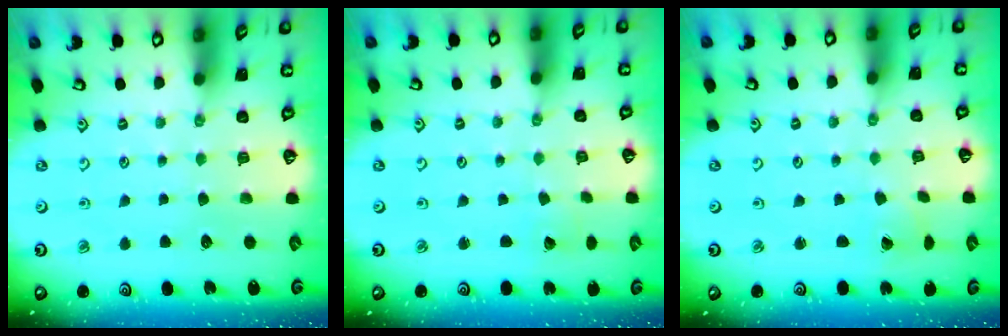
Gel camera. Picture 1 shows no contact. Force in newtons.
{"total": 1.5, "press": 1.5, "slide": 0.0}
{"total": 1.7, "press": 1.7, "slide": 0.1}